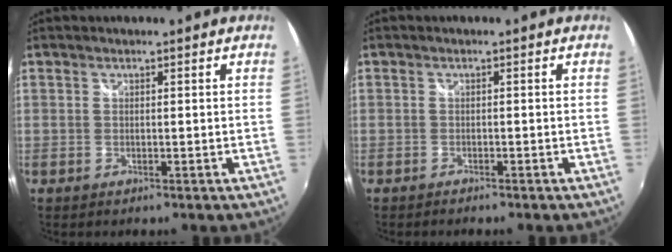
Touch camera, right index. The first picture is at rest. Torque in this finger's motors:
{"motor_torque": [-0.59, 0.17, -0.32, -0.05]}